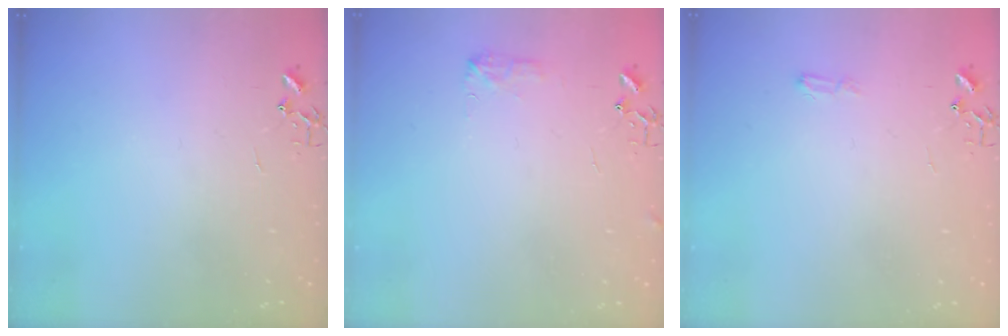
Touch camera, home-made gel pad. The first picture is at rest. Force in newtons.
{"total": 6.9, "press": 6.9, "slide": 0.3}
{"total": 6.0, "press": 6.0, "slide": 0.7}